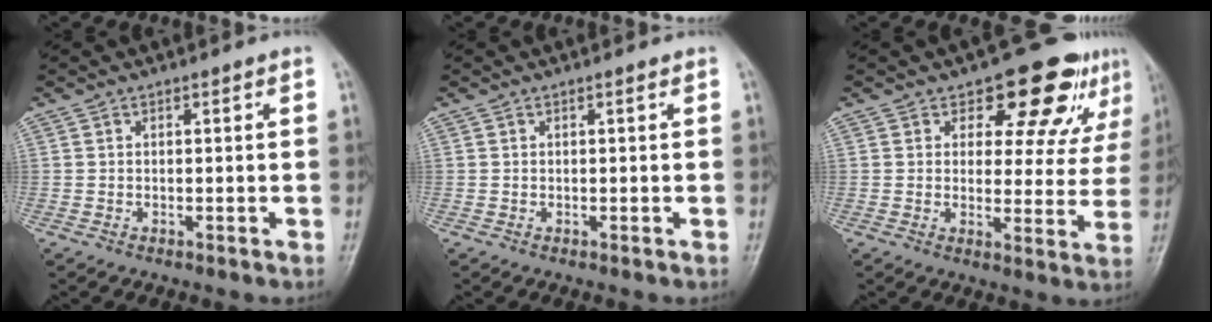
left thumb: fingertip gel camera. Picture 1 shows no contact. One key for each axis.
{"total": 0.0}
{"total": 13.3, "fx": 8.5, "fy": 6.8, "fz": 7.7, "tx": -0.039, "ty": -0.045, "tz": 0.101}